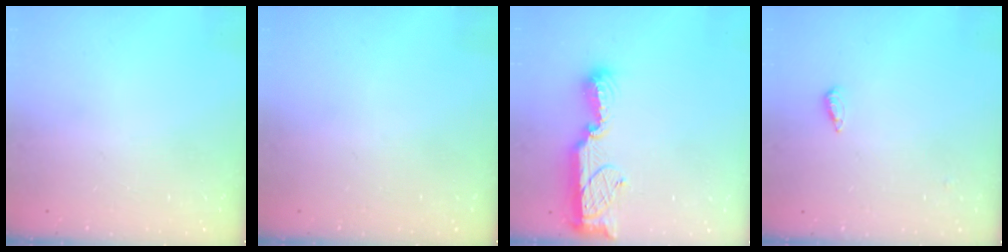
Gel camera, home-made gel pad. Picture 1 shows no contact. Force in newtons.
{"total": 0.0}
{"total": 12.8, "press": 11.4, "slide": 5.9}
{"total": 2.2, "press": 2.2, "slide": 0.5}